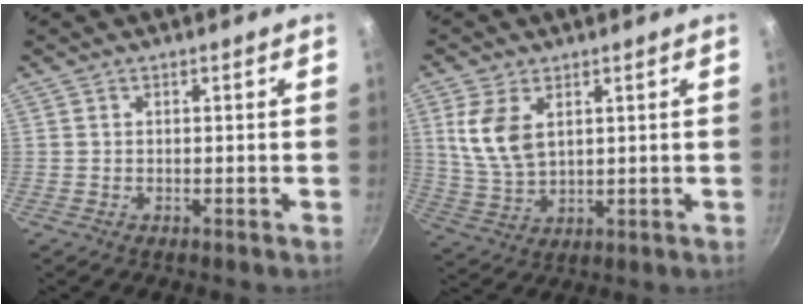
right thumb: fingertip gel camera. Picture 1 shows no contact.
{"total": 8.9, "force": [3.0, 5.2, 6.5], "torque": [-0.126, -0.020, 0.067]}